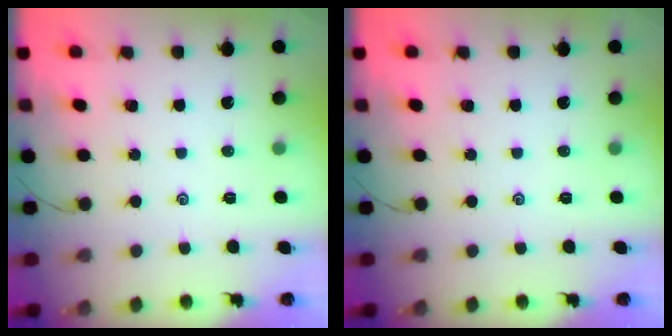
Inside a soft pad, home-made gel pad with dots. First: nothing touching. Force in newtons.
{"total": 0.0}